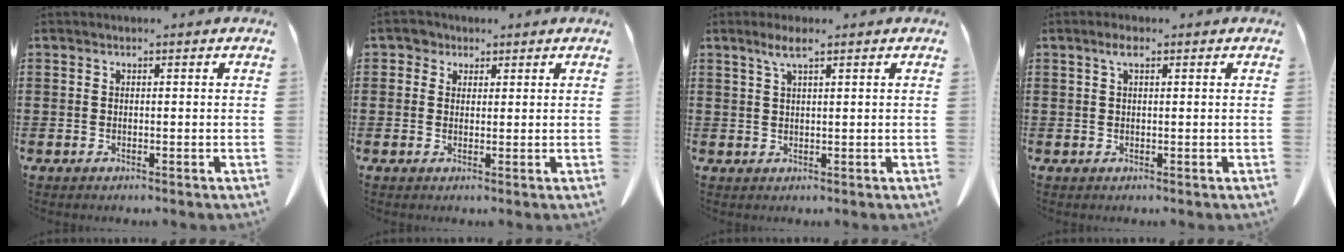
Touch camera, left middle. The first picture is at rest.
{"total": 2.1, "force": [1.4, 1.5, 0.3], "torque": [-0.015, 0.008, 0.025]}
{"total": 2.8, "force": [1.6, 0.3, 2.2], "torque": [-0.047, 0.002, 0.029]}
{"total": 2.1, "force": [0.8, 0.7, 1.8], "torque": [-0.039, 0.006, 0.013]}